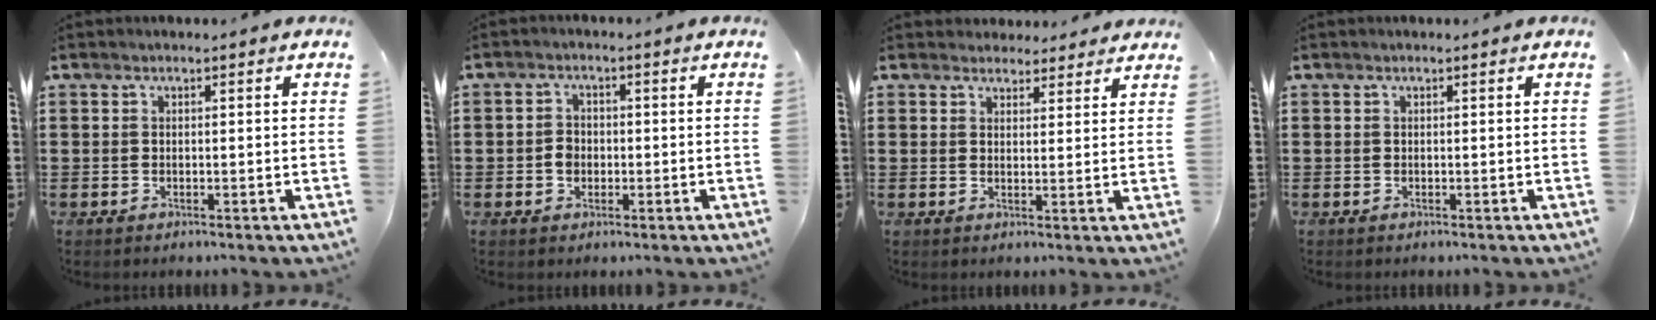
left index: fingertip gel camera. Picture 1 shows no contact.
{"total": 2.4, "force": [-0.4, 2.0, 1.3], "torque": [-0.029, 0.005, -0.009]}
{"total": 3.1, "force": [2.9, 1.2, 0.0], "torque": [-0.002, -0.005, 0.053]}
{"total": 0.0}